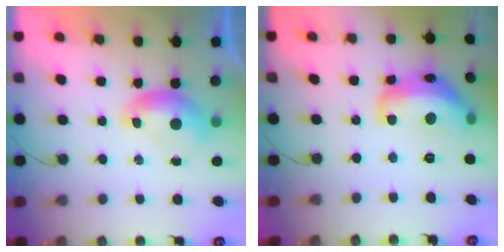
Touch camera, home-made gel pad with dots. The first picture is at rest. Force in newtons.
{"total": 10.9, "press": 10.8, "slide": 1.0}